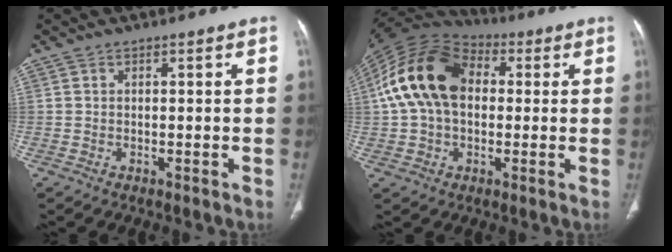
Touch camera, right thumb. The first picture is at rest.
{"total": 17.9, "force": [2.3, 12.2, 12.9], "torque": [-0.238, 0.035, 0.032]}